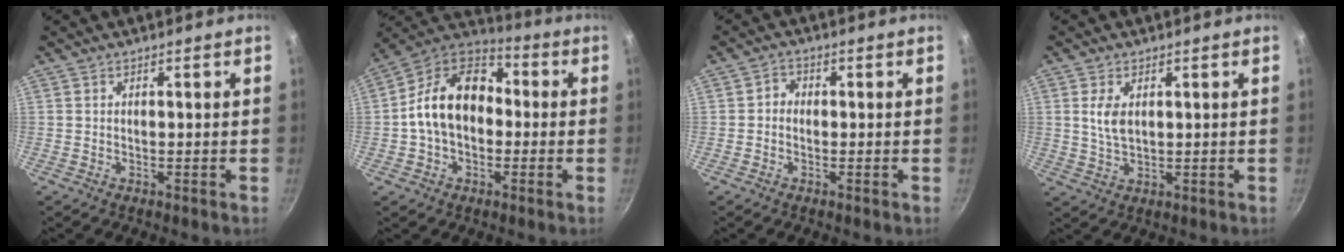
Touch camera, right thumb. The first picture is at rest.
{"total": 16.1, "force": [-0.5, 11.4, 11.3], "torque": [-0.161, 0.046, -0.029]}
{"total": 2.1, "force": [-0.4, 1.8, 0.9], "torque": [-0.010, 0.010, -0.014]}
{"total": 4.5, "force": [1.2, 2.5, 3.5], "torque": [-0.066, -0.006, 0.025]}